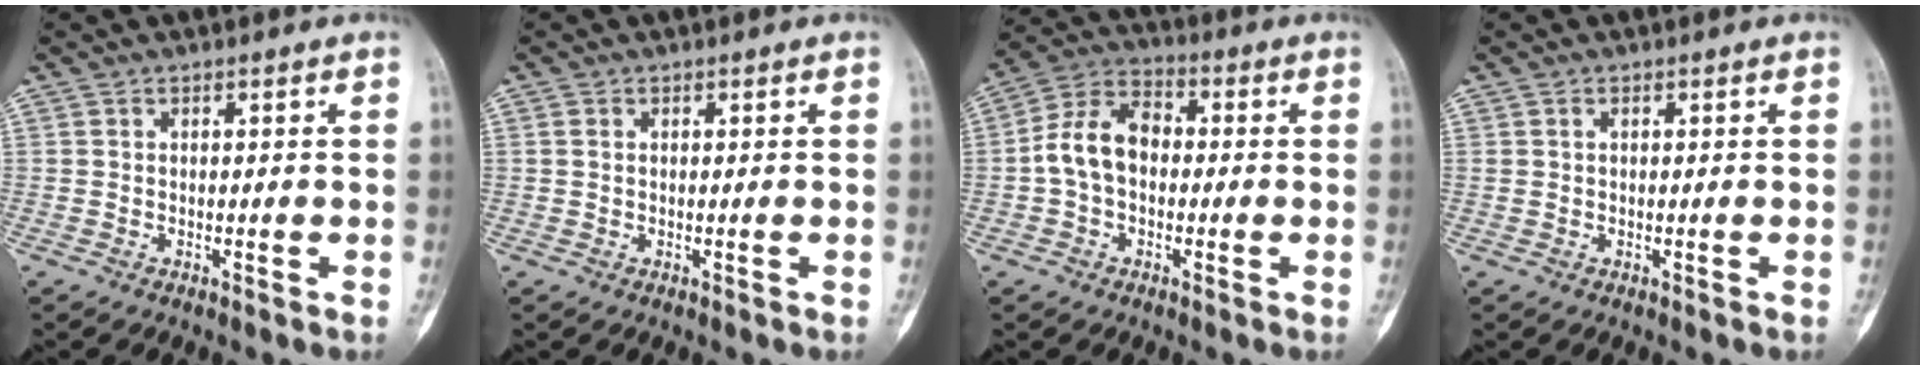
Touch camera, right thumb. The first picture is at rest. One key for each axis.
{"total": 0.9, "fx": 0.2, "fy": 0.6, "fz": 0.6, "tx": -0.017, "ty": 0.003, "tz": 0.007}
{"total": 9.9, "fx": -0.6, "fy": 6.9, "fz": 7.1, "tx": -0.123, "ty": 0.034, "tz": -0.024}
{"total": 0.5, "fx": 0.2, "fy": 0.3, "fz": 0.4, "tx": -0.009, "ty": 0.004, "tz": 0.006}